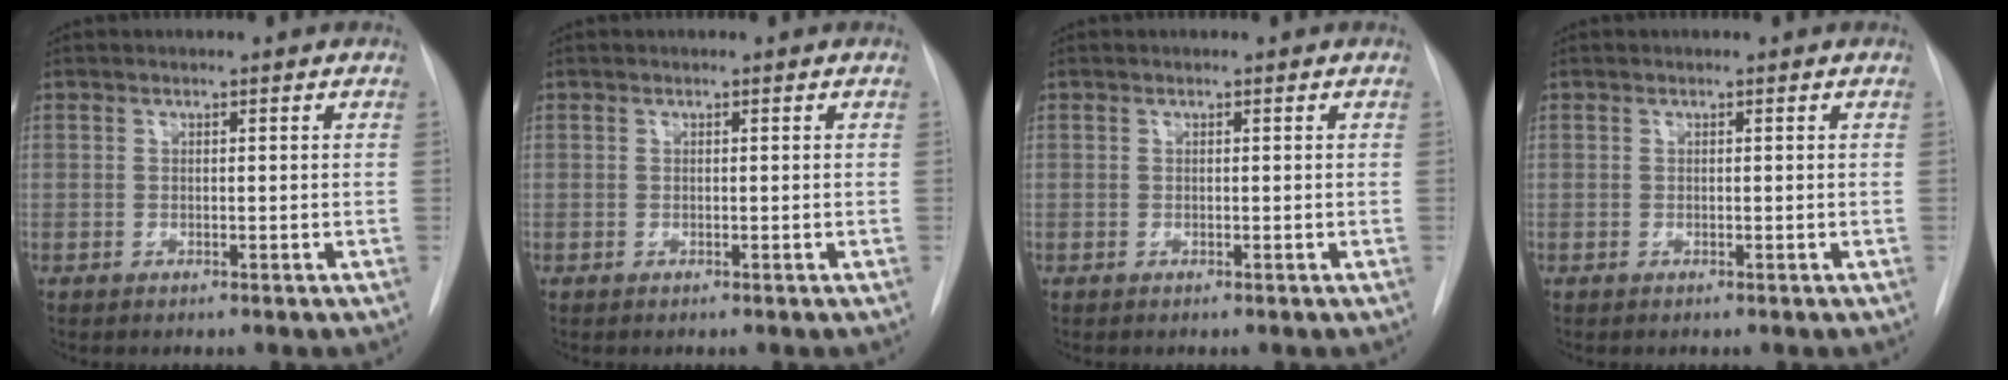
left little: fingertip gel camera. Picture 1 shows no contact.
{"total": 0.0}
{"total": 0.0}
{"total": 0.0}